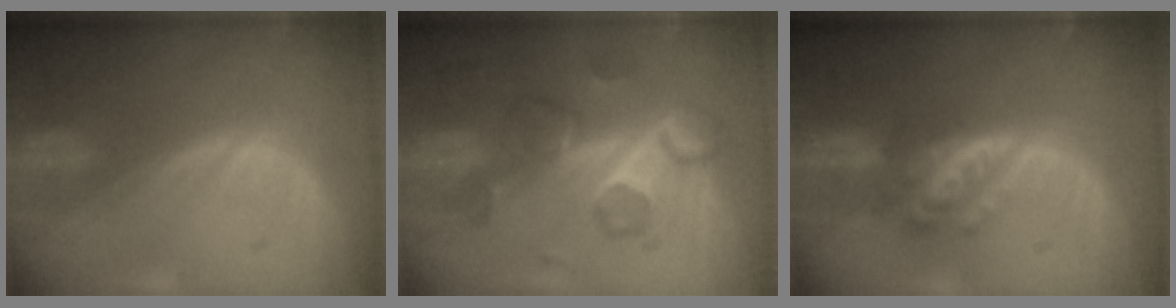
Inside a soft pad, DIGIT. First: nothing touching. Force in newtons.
{"total": 8.7, "press": 7.9, "slide": 3.6}
{"total": 6.0, "press": 5.3, "slide": 2.8}